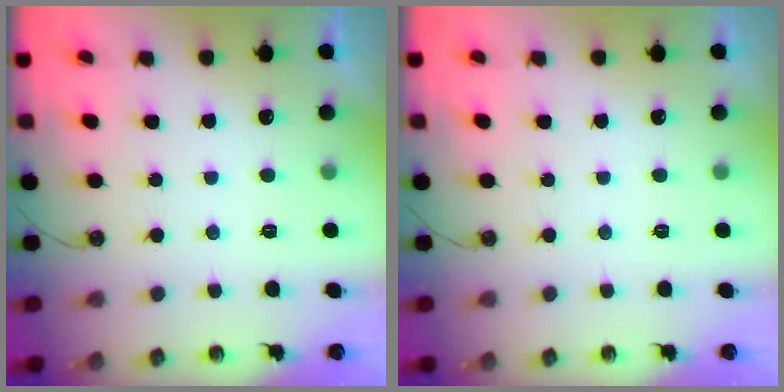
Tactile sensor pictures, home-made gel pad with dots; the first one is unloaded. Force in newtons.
{"total": 0.0}